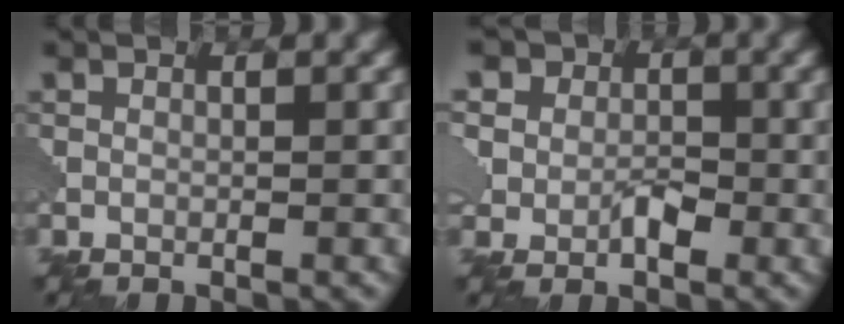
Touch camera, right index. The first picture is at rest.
{"total": 6.6, "force": [1.2, 5.4, 3.5], "torque": [-0.032, 0.021, -0.020]}